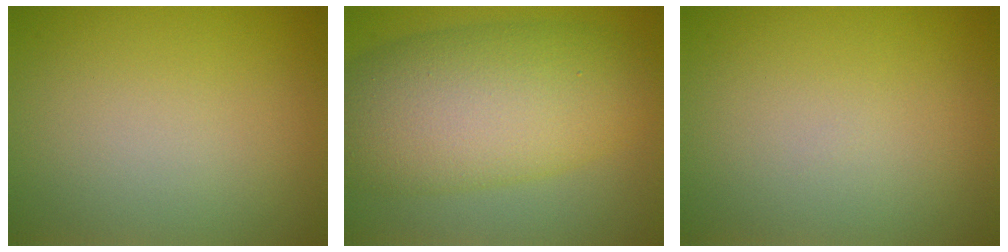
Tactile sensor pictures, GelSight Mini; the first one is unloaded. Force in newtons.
{"total": 10.7, "press": 10.7, "slide": 0.5}
{"total": 0.0}